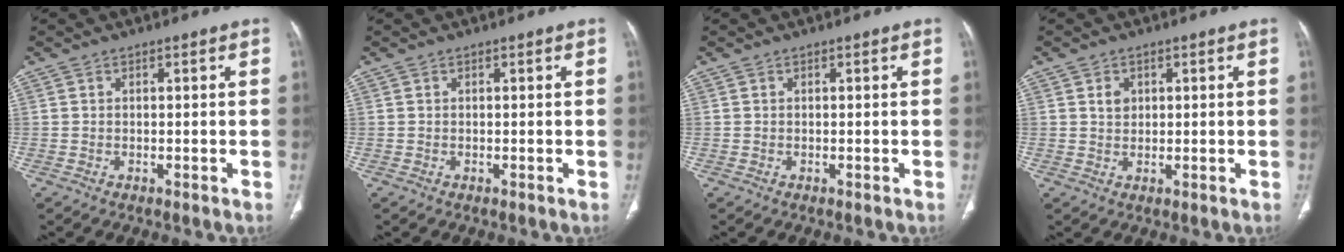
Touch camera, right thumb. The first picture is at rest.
{"total": 0.0}
{"total": 0.0}
{"total": 2.2, "force": [0.8, 1.7, 1.1], "torque": [-0.011, -0.004, 0.015]}